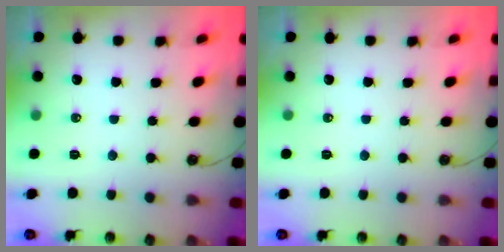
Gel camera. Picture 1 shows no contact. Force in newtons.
{"total": 0.0}